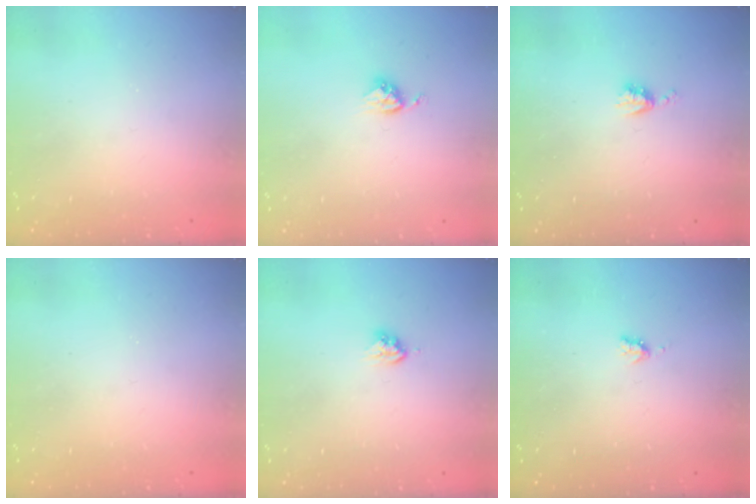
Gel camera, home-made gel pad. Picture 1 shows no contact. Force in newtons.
{"total": 3.8, "press": 3.8, "slide": 0.4}
{"total": 4.5, "press": 4.4, "slide": 0.7}
{"total": 0.0}
{"total": 3.6, "press": 3.6, "slide": 0.3}
{"total": 3.0, "press": 3.0, "slide": 0.5}